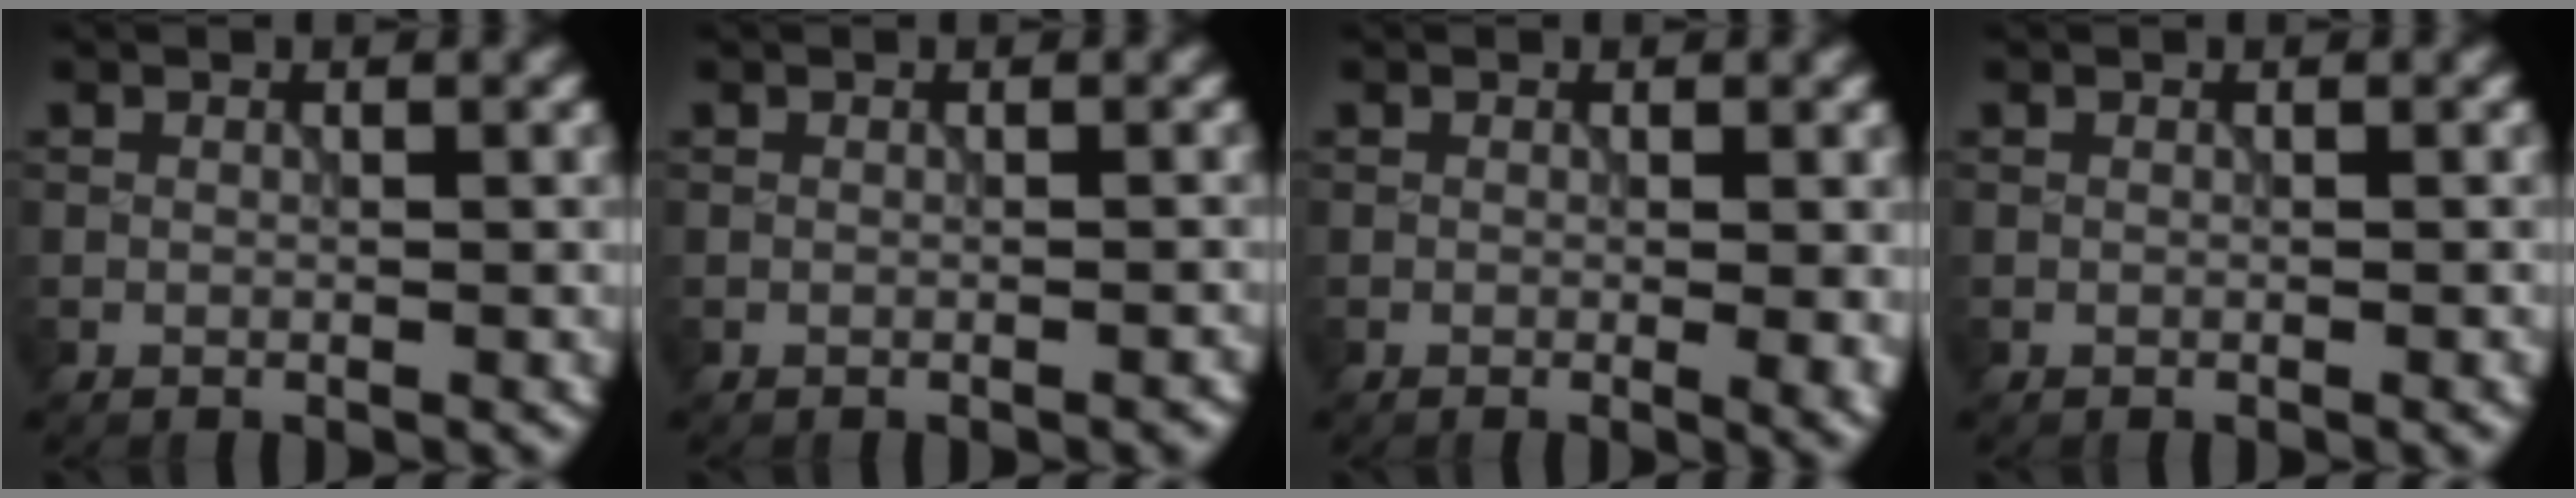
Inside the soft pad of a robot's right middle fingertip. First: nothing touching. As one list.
[{"total": 0.7, "force": [-0.4, 0.2, 0.5], "torque": [-0.006, 0.003, -0.007]}, {"total": 2.3, "force": [-0.2, 0.6, 2.2], "torque": [-0.026, -0.005, -0.003]}, {"total": 0.6, "force": [-0.1, 0.1, 0.6], "torque": [-0.004, 0.001, -0.003]}]